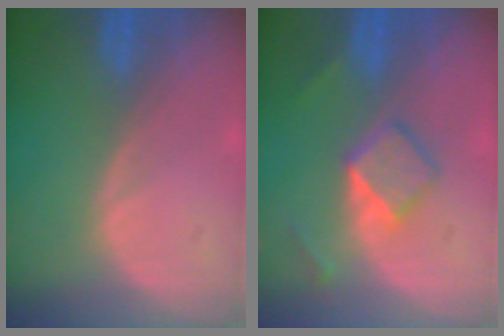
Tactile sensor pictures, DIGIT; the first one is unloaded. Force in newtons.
{"total": 5.2, "press": 4.5, "slide": 2.7}